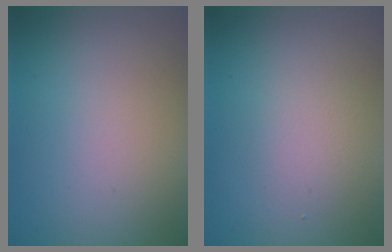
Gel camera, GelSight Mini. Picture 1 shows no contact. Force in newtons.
{"total": 1.9, "press": 1.9, "slide": 0.1}